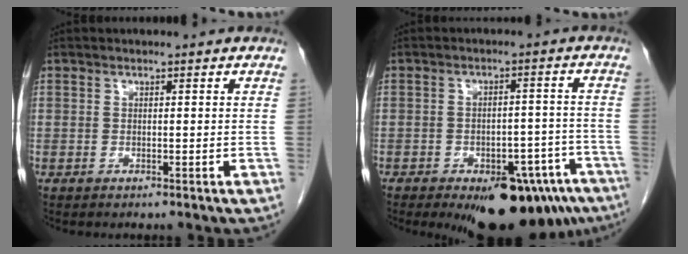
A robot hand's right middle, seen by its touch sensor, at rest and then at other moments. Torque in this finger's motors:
{"motor_torque": [1.07, -1.07, 0.62, 0.12]}